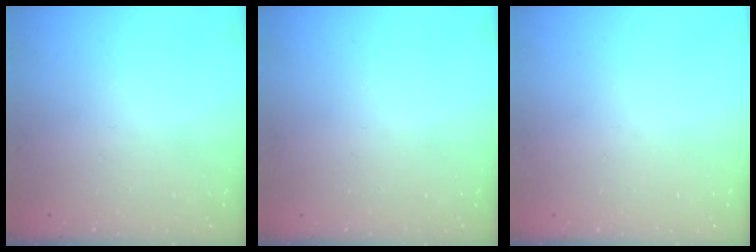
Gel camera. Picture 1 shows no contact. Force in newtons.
{"total": 0.0}
{"total": 0.0}